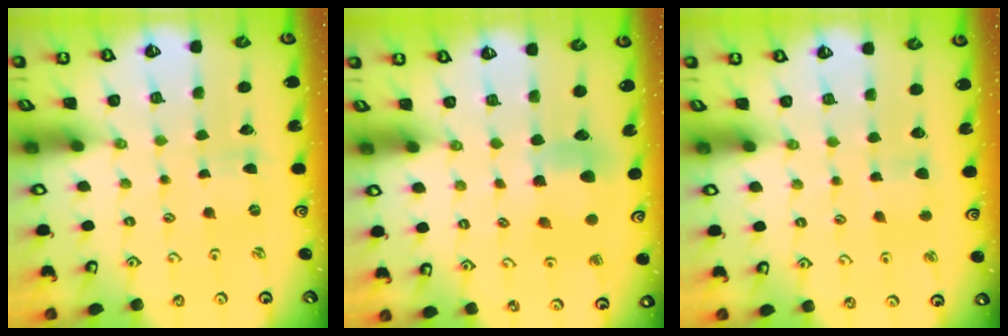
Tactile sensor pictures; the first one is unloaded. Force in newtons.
{"total": 6.7, "press": 6.6, "slide": 0.8}
{"total": 3.8, "press": 3.7, "slide": 0.6}